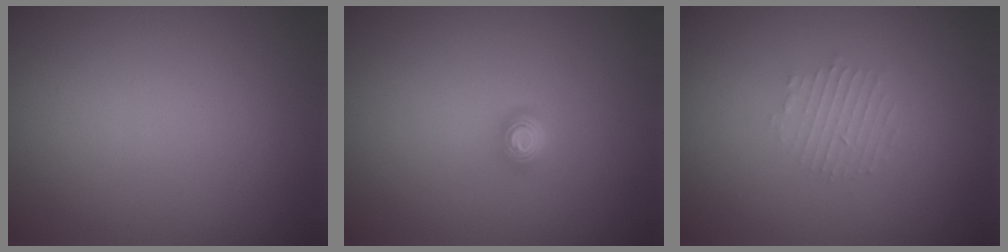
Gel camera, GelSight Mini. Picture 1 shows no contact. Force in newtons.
{"total": 1.7, "press": 1.2, "slide": 1.2}
{"total": 1.6, "press": 1.5, "slide": 0.3}